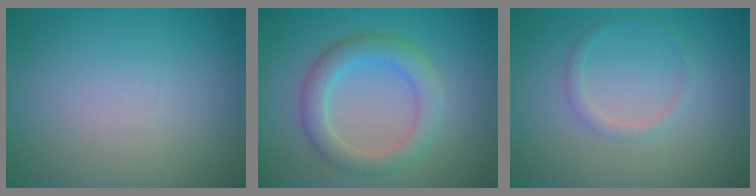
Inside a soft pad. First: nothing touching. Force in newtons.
{"total": 4.1, "press": 4.1, "slide": 0.3}
{"total": 1.2, "press": 1.2, "slide": 0.1}